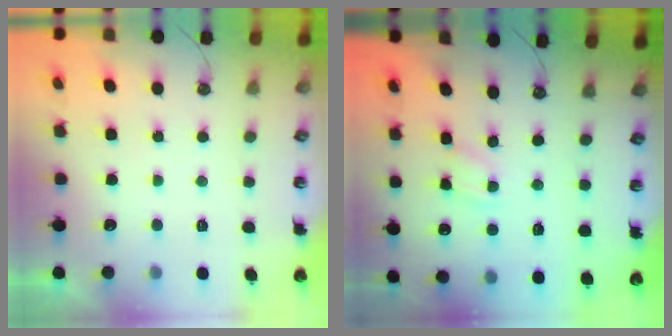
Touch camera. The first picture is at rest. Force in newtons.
{"total": 2.9, "press": 2.9, "slide": 0.4}